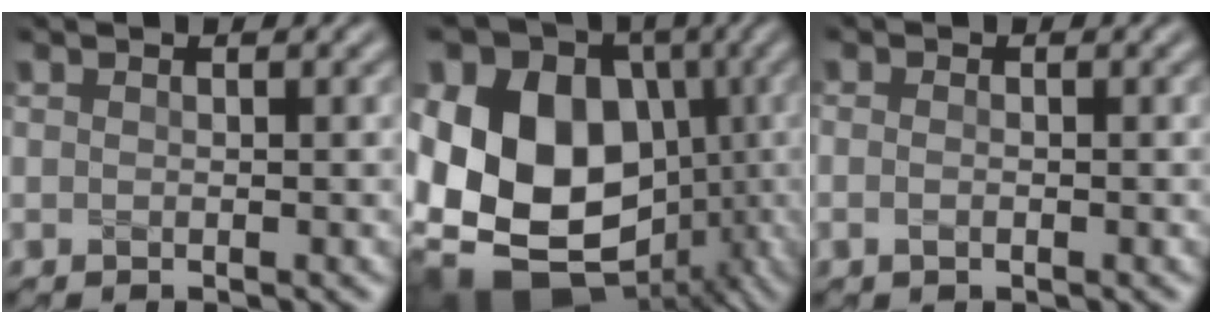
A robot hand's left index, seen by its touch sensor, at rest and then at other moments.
{"total": 20.9, "force": [-2.5, 17.6, 11.0], "torque": [-0.210, 0.007, -0.058]}
{"total": 0.9, "force": [-0.3, 0.6, 0.6], "torque": [-0.013, 0.000, -0.008]}